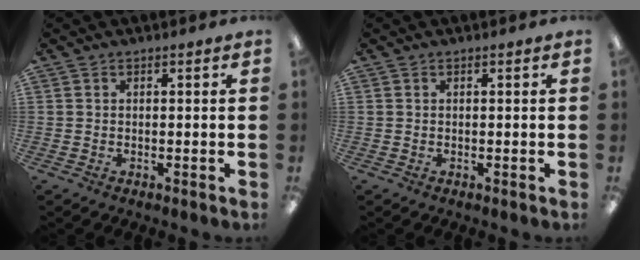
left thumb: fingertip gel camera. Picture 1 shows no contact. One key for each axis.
{"total": 0.0}